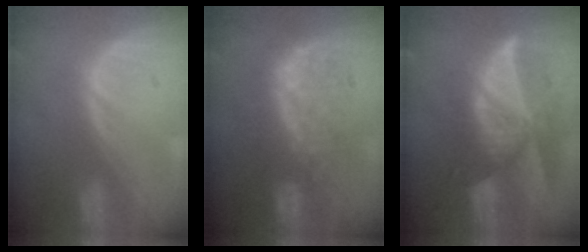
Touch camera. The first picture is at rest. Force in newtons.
{"total": 8.7, "press": 8.6, "slide": 1.6}
{"total": 9.5, "press": 8.5, "slide": 4.3}